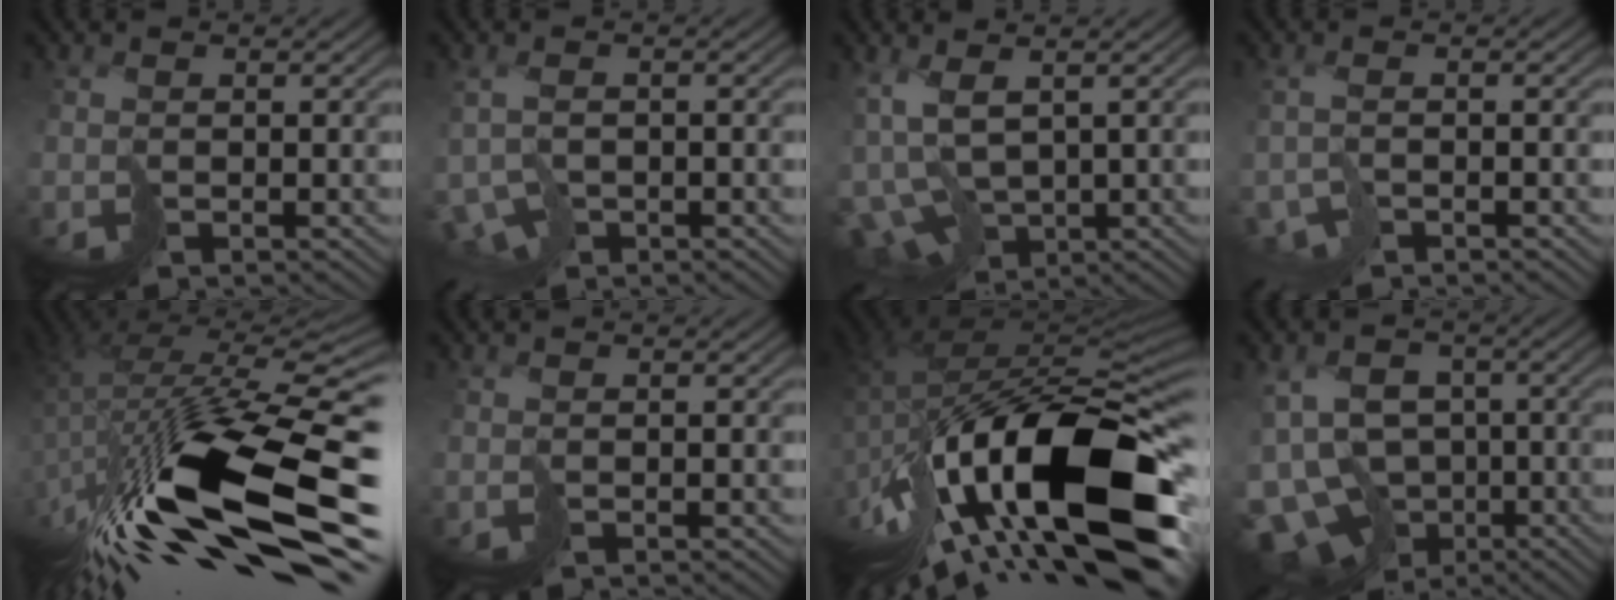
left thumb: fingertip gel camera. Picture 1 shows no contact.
{"total": 4.3, "force": [-2.1, 2.6, 2.7], "torque": [-0.053, -0.005, -0.033]}
{"total": 10.1, "force": [-2.0, 5.4, 8.3], "torque": [-0.207, -0.033, -0.018]}
{"total": 2.3, "force": [-1.9, 0.5, 1.1], "torque": [-0.016, 0.002, -0.037]}
{"total": 18.4, "force": [-7.5, 5.6, 15.8], "torque": [-0.302, -0.030, -0.116]}
{"total": 0.0}
{"total": 19.8, "force": [-8.5, 7.4, 16.3], "torque": [-0.290, -0.012, -0.132]}
{"total": 14.0, "force": [-6.2, 9.9, 7.8], "torque": [-0.177, -0.016, -0.077]}